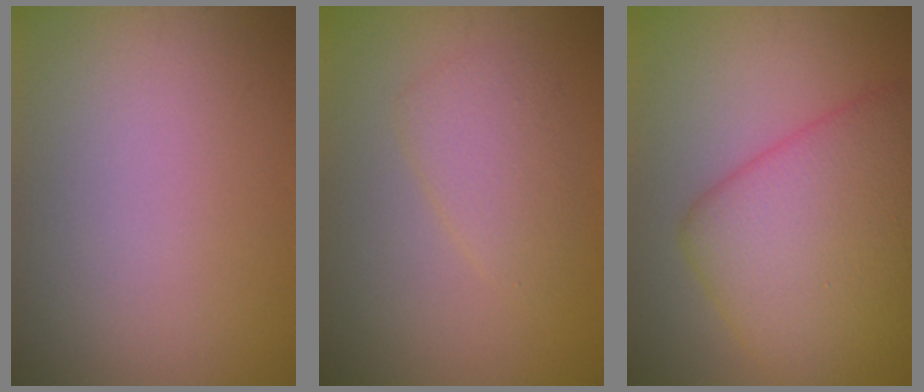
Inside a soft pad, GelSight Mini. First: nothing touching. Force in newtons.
{"total": 2.6, "press": 2.5, "slide": 0.1}
{"total": 8.8, "press": 8.8, "slide": 0.4}